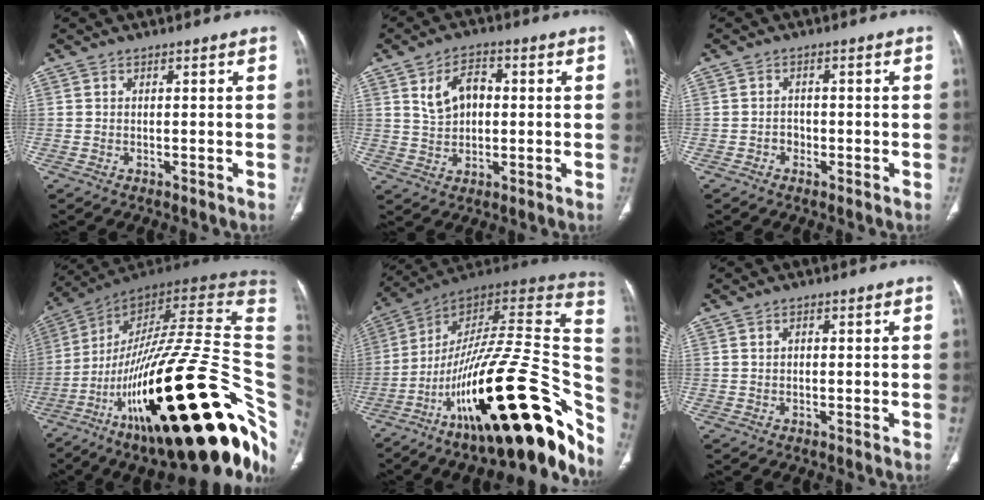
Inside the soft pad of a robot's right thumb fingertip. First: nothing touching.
{"total": 7.4, "force": [1.6, 5.1, 5.2], "torque": [-0.071, 0.006, 0.029]}
{"total": 1.8, "force": [-0.8, 1.5, 0.5], "torque": [0.001, 0.008, -0.017]}
{"total": 44.3, "force": [-13.6, 13.9, 39.8], "torque": [-0.508, 0.086, -0.213]}
{"total": 38.5, "force": [-15.7, 13.3, 32.6], "torque": [-0.384, 0.077, -0.246]}
{"total": 0.9, "force": [0.2, 0.7, 0.6], "torque": [-0.011, 0.004, 0.004]}